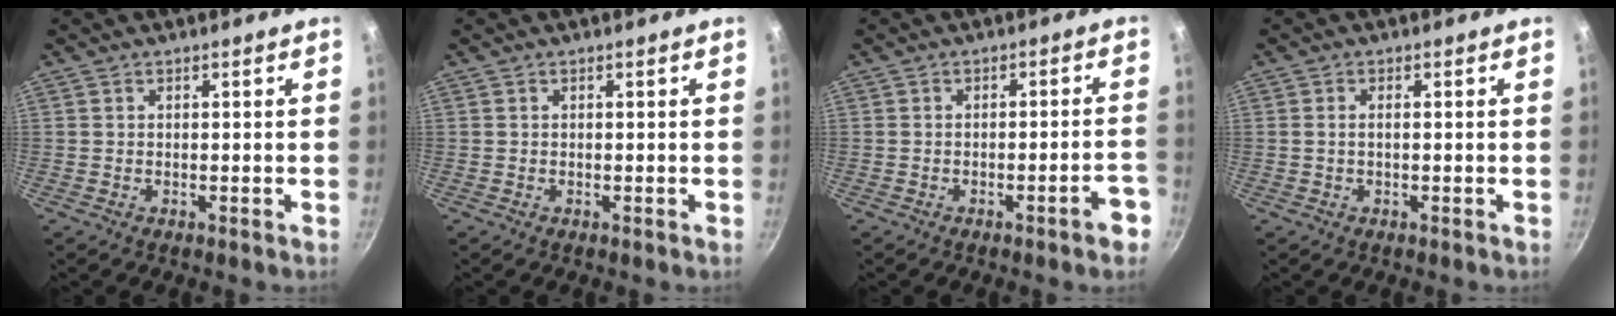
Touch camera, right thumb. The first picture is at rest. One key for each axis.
{"total": 0.0}
{"total": 5.0, "fx": -2.8, "fy": 0.8, "fz": 4.0, "tx": -0.047, "ty": 0.029, "tz": -0.032}
{"total": 1.2, "fx": -0.1, "fy": 0.5, "fz": 1.2, "tx": -0.030, "ty": 0.006, "tz": -0.004}